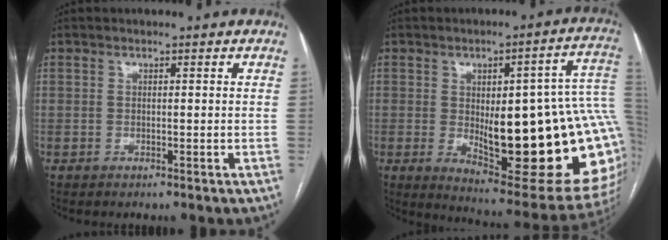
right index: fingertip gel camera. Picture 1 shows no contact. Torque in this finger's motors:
{"motor_torque": [2.14, 0.00, 1.05, 0.21]}